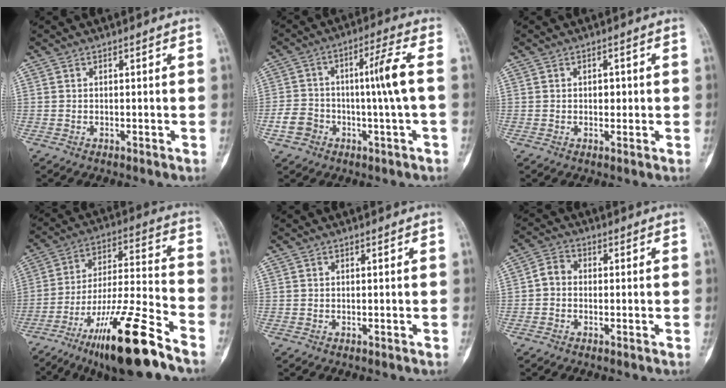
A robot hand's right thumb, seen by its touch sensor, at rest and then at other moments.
{"total": 10.3, "force": [-1.6, 2.9, 9.8], "torque": [-0.192, 0.044, -0.021]}
{"total": 1.7, "force": [0.2, 1.3, 1.2], "torque": [-0.009, 0.002, 0.002]}
{"total": 21.0, "force": [-13.5, 3.3, 15.7], "torque": [-0.290, 0.059, -0.230]}
{"total": 0.0}
{"total": 3.3, "force": [-0.5, 2.7, 1.9], "torque": [-0.024, 0.011, -0.022]}